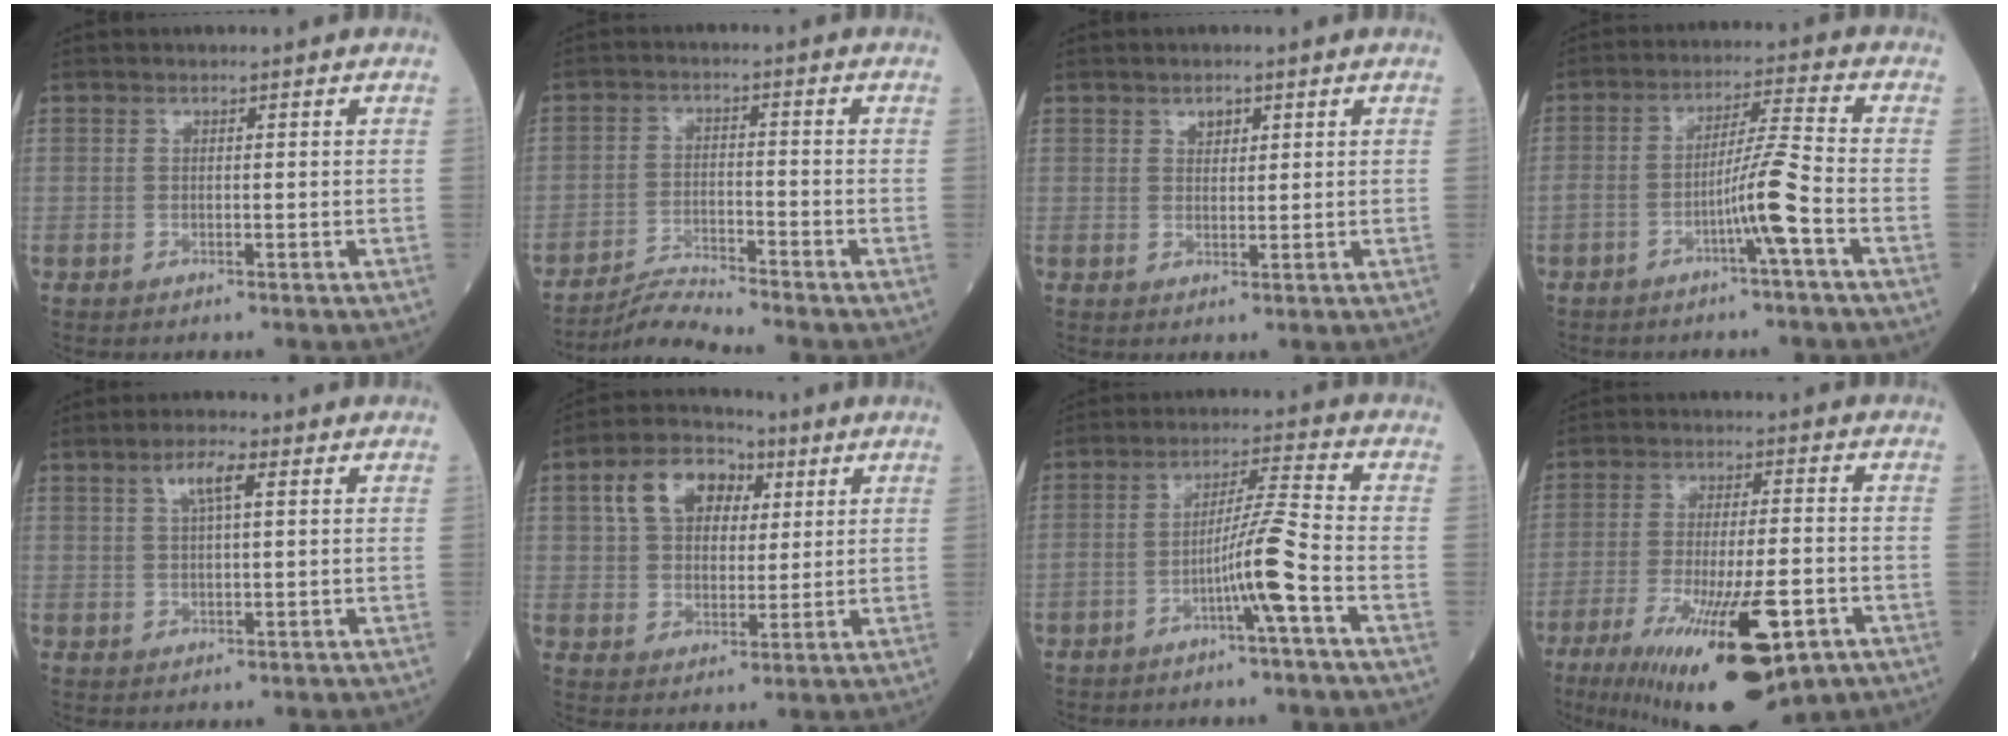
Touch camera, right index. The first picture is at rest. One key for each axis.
{"total": 4.9, "fx": -4.6, "fy": -1.5, "fz": 0.0, "tx": -0.010, "ty": -0.016, "tz": -0.086}
{"total": 1.8, "fx": 1.1, "fy": 1.0, "fz": 1.0, "tx": -0.014, "ty": -0.001, "tz": 0.019}
{"total": 6.7, "fx": -3.1, "fy": -1.1, "fz": 5.8, "tx": -0.107, "ty": 0.010, "tz": -0.055}
{"total": 4.2, "fx": 1.8, "fy": 0.8, "fz": 3.7, "tx": -0.074, "ty": 0.007, "tz": 0.035}
{"total": 10.0, "fx": 3.8, "fy": 6.6, "fz": 6.5, "tx": -0.123, "ty": 0.029, "tz": 0.065}
{"total": 7.0, "fx": -3.2, "fy": -1.2, "fz": 6.1, "tx": -0.111, "ty": 0.011, "tz": -0.057}
{"total": 19.0, "fx": -9.1, "fy": 4.5, "fz": 16.1, "tx": -0.245, "ty": -0.031, "tz": -0.133}